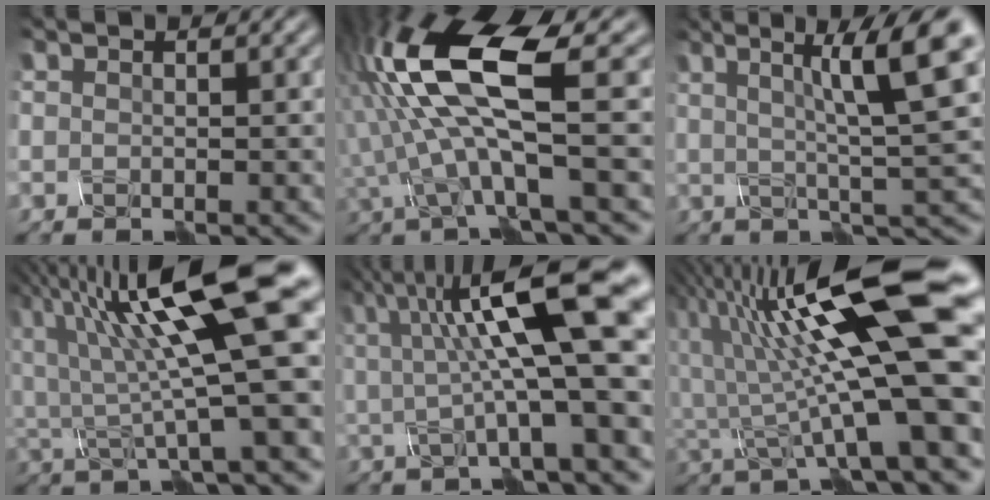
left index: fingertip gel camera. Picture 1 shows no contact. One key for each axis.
{"total": 7.3, "fx": -1.0, "fy": 1.2, "fz": 7.1, "tx": -0.188, "ty": -0.014, "tz": 0.020}
{"total": 6.9, "fx": 1.4, "fy": 0.2, "fz": 6.7, "tx": -0.119, "ty": -0.009, "tz": 0.054}
{"total": 10.4, "fx": 2.9, "fy": 1.3, "fz": 9.9, "tx": -0.193, "ty": -0.014, "tz": 0.085}
{"total": 9.9, "fx": 1.0, "fy": 2.0, "fz": 9.6, "tx": -0.180, "ty": -0.019, "tz": 0.049}
{"total": 12.5, "fx": 1.6, "fy": 1.2, "fz": 12.3, "tx": -0.213, "ty": -0.020, "tz": 0.067}